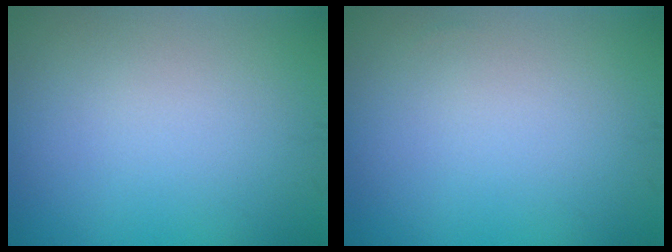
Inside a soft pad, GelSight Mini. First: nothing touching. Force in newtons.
{"total": 0.0}